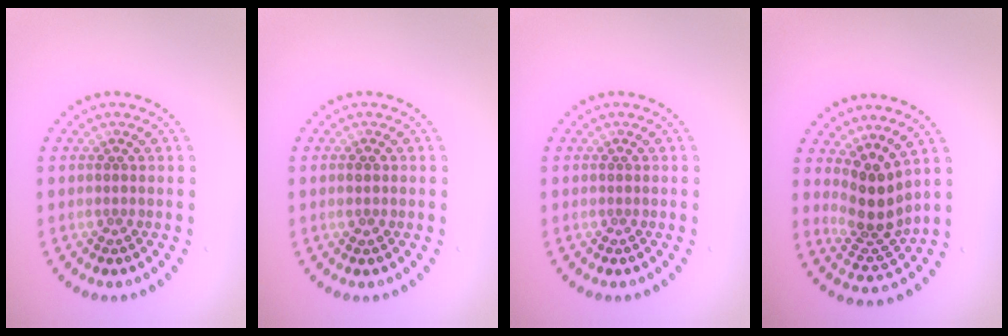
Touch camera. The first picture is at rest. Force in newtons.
{"total": 1.1, "press": 1.1, "slide": 0.1}
{"total": 0.0}
{"total": 3.7, "press": 2.8, "slide": 2.4}